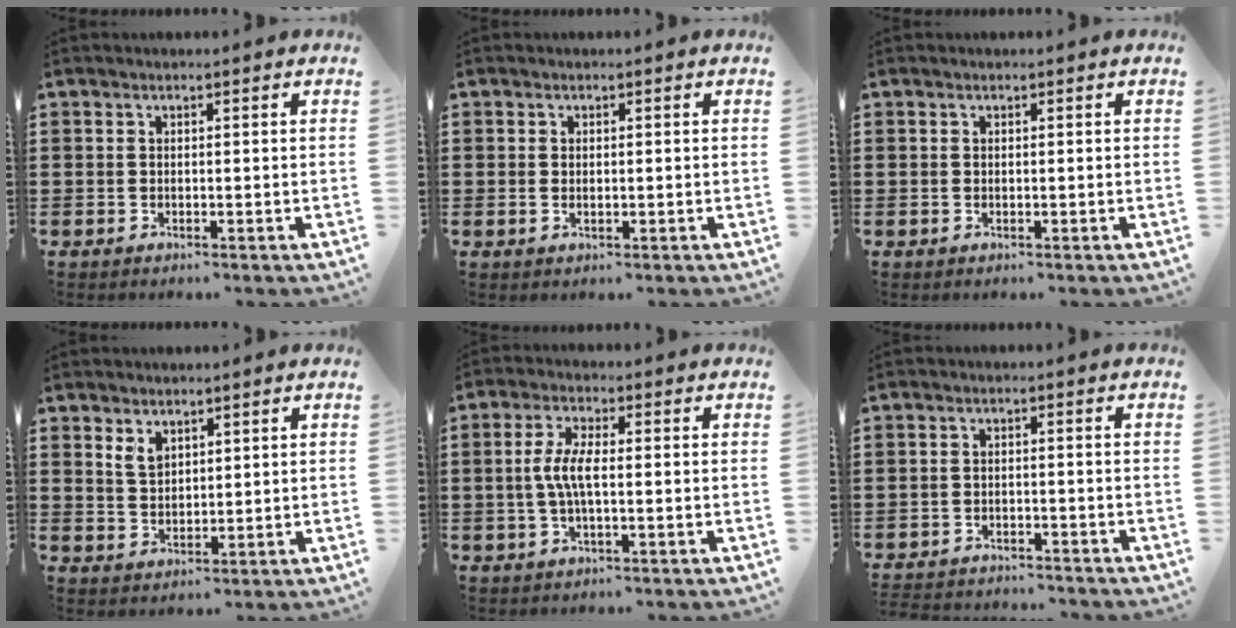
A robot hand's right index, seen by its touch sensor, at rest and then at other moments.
{"total": 0.7, "force": [0.1, 0.4, 0.6], "torque": [-0.013, 0.003, 0.001]}
{"total": 0.0}
{"total": 3.0, "force": [2.0, 1.8, 1.4], "torque": [-0.034, 0.005, 0.037]}
{"total": 5.1, "force": [-0.4, 1.5, 4.9], "torque": [-0.109, -0.003, -0.016]}
{"total": 2.5, "force": [-2.5, 0.2, -0.1], "torque": [-0.006, -0.001, -0.054]}